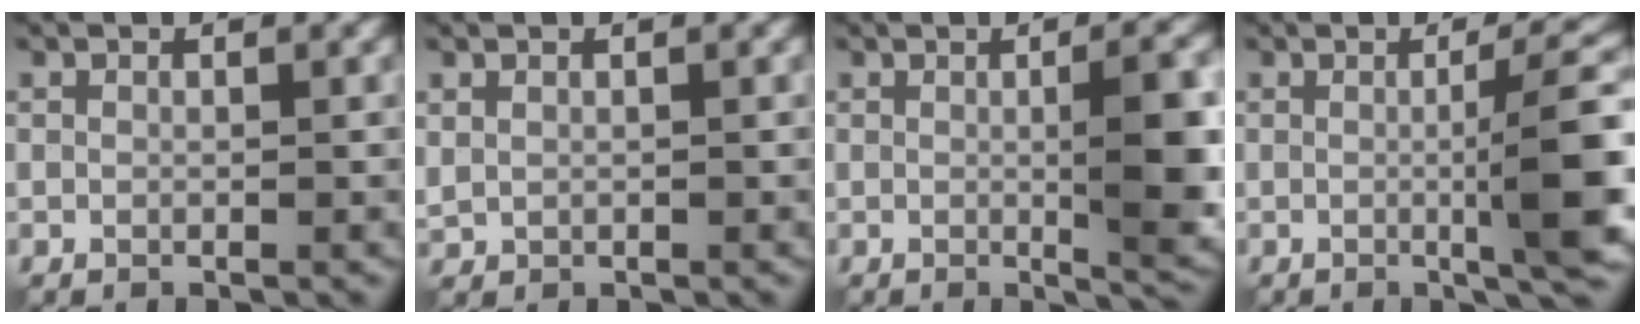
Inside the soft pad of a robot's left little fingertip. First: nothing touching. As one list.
[{"total": 0.6, "force": [0.5, 0.3, 0.2], "torque": [-0.009, 0.000, 0.012]}, {"total": 7.6, "force": [0.0, 1.9, 7.3], "torque": [-0.090, 0.003, 0.000]}, {"total": 7.2, "force": [-0.4, 1.2, 7.1], "torque": [-0.092, 0.007, -0.008]}]